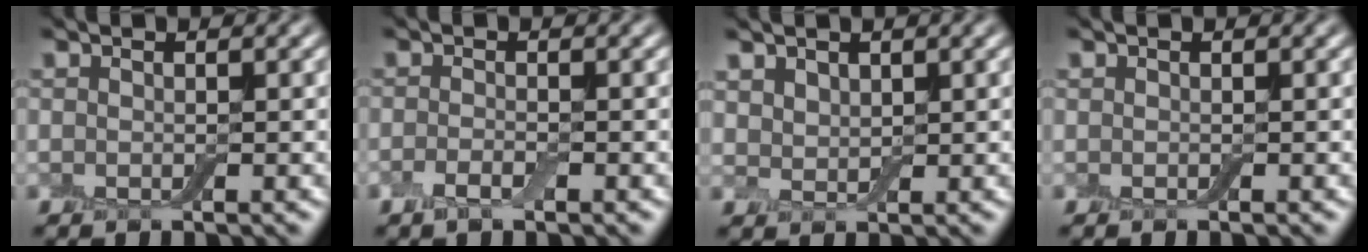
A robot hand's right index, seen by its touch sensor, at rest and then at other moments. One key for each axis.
{"total": 1.1, "fx": -0.6, "fy": 0.4, "fz": 0.9, "tx": -0.023, "ty": 0.002, "tz": -0.014}
{"total": 1.4, "fx": 1.2, "fy": 0.8, "fz": 0.2, "tx": -0.005, "ty": 0.002, "tz": 0.024}
{"total": 0.0}